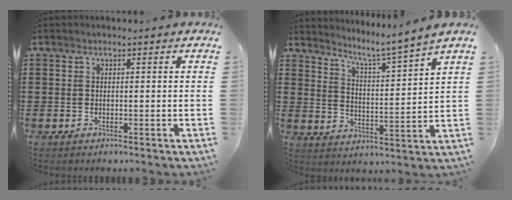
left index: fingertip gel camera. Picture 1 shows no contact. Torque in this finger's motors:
{"motor_torque": [0.52, -0.49, 0.11, 0.01]}